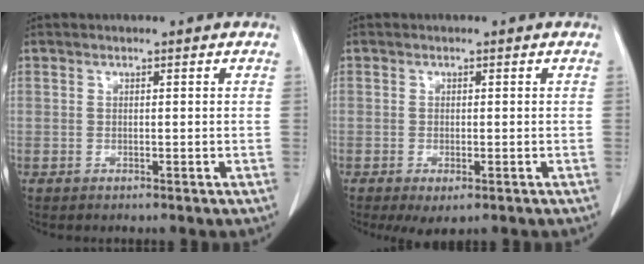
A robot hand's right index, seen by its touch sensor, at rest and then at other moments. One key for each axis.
{"total": 3.1, "fx": -1.7, "fy": 1.1, "fz": 2.4, "tx": -0.037, "ty": -0.006, "tz": -0.019}